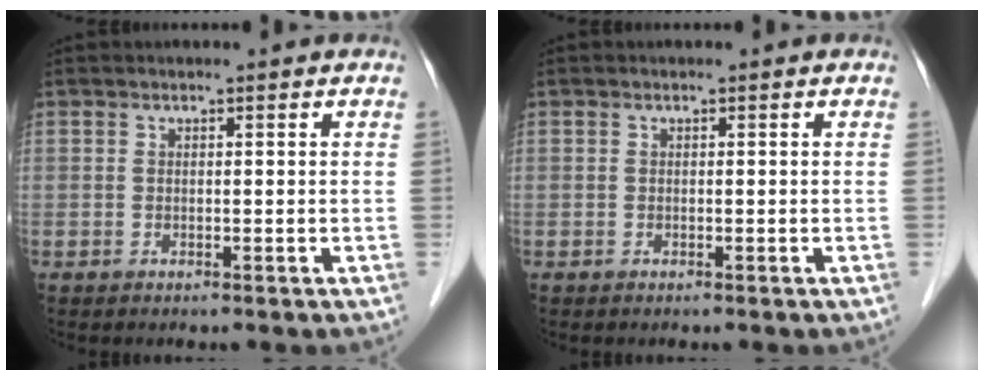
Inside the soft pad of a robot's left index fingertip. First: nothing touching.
{"total": 0.0}